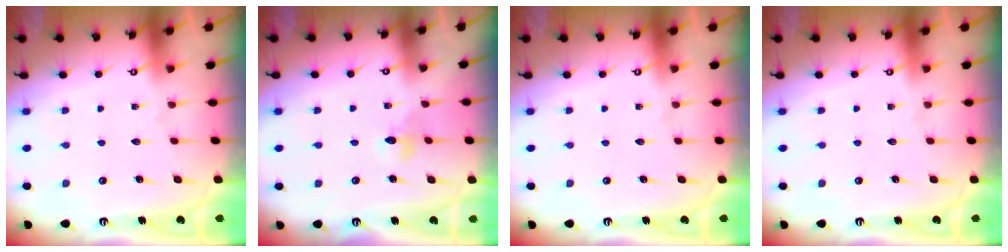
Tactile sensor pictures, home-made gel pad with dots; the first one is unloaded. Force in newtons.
{"total": 4.3, "press": 4.3, "slide": 0.7}
{"total": 0.0}
{"total": 0.0}